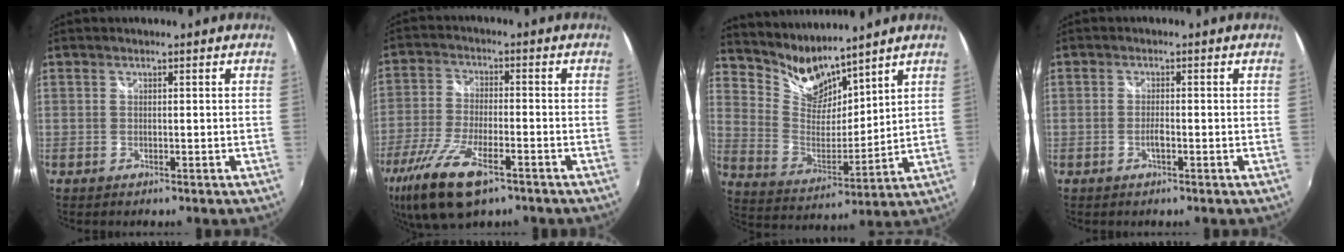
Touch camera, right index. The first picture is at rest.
{"total": 14.5, "force": [-8.8, 5.3, 10.3], "torque": [-0.228, -0.038, -0.169]}
{"total": 10.8, "force": [9.5, 4.0, 3.3], "torque": [-0.076, -0.013, 0.193]}
{"total": 1.5, "force": [-0.7, 0.4, 1.3], "torque": [-0.026, -0.001, -0.012]}